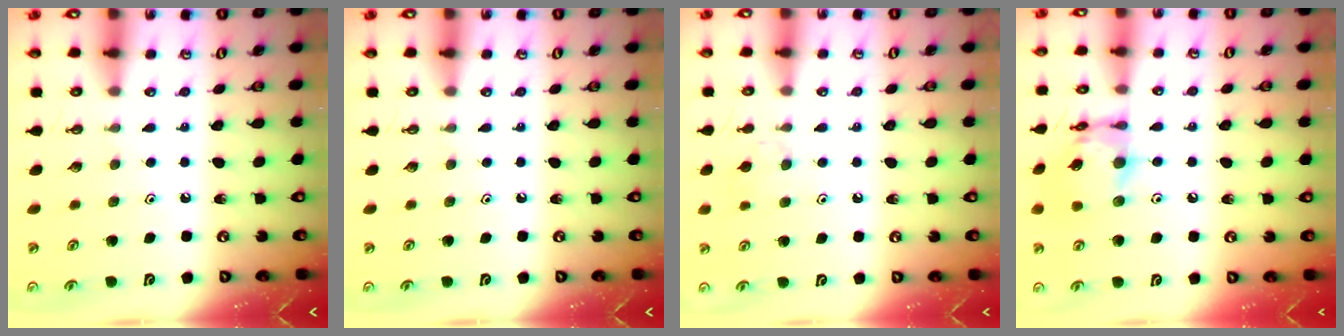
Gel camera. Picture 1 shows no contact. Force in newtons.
{"total": 0.0}
{"total": 5.0, "press": 4.9, "slide": 0.9}
{"total": 13.5, "press": 13.5, "slide": 1.1}